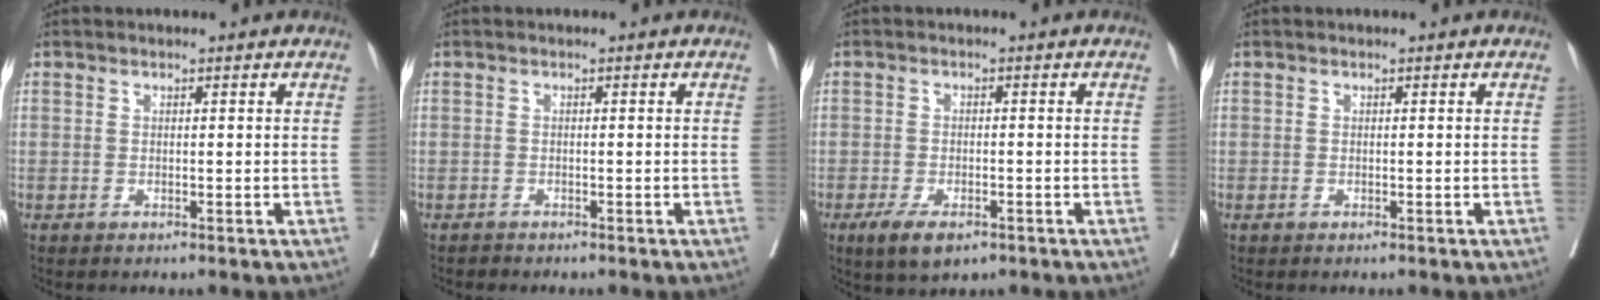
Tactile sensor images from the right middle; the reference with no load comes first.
{"total": 0.6, "force": [-0.6, 0.1, 0.0], "torque": [-0.005, -0.001, -0.013]}
{"total": 5.3, "force": [-3.3, 2.0, 3.7], "torque": [-0.065, -0.008, -0.052]}
{"total": 0.0}